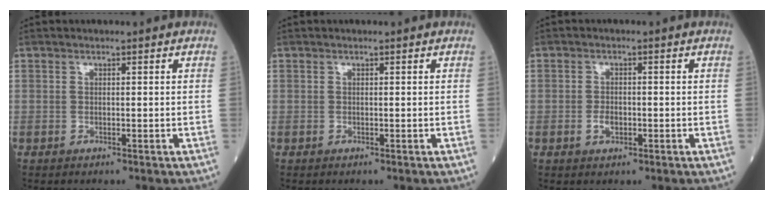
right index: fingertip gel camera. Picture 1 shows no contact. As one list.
[{"total": 0.0}, {"total": 2.0, "force": [-0.7, 1.2, 1.5], "torque": [-0.029, 0.002, -0.009]}]